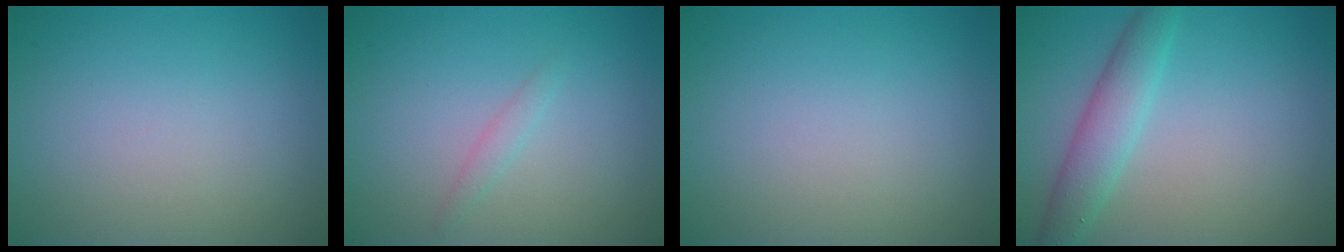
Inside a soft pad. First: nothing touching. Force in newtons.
{"total": 1.0, "press": 0.9, "slide": 0.2}
{"total": 0.0}
{"total": 3.3, "press": 3.3, "slide": 0.1}